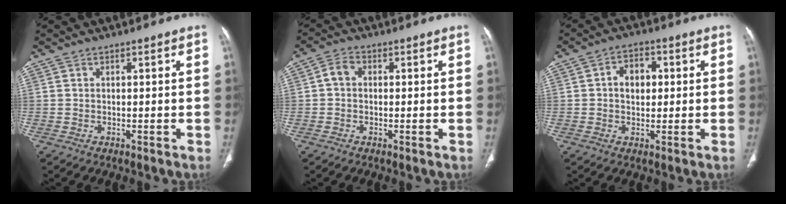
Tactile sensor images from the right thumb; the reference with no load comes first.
{"total": 3.0, "force": [0.1, 2.3, 1.8], "torque": [-0.031, 0.011, -0.005]}
{"total": 5.6, "force": [0.7, 4.0, 3.9], "torque": [-0.042, 0.009, 0.006]}